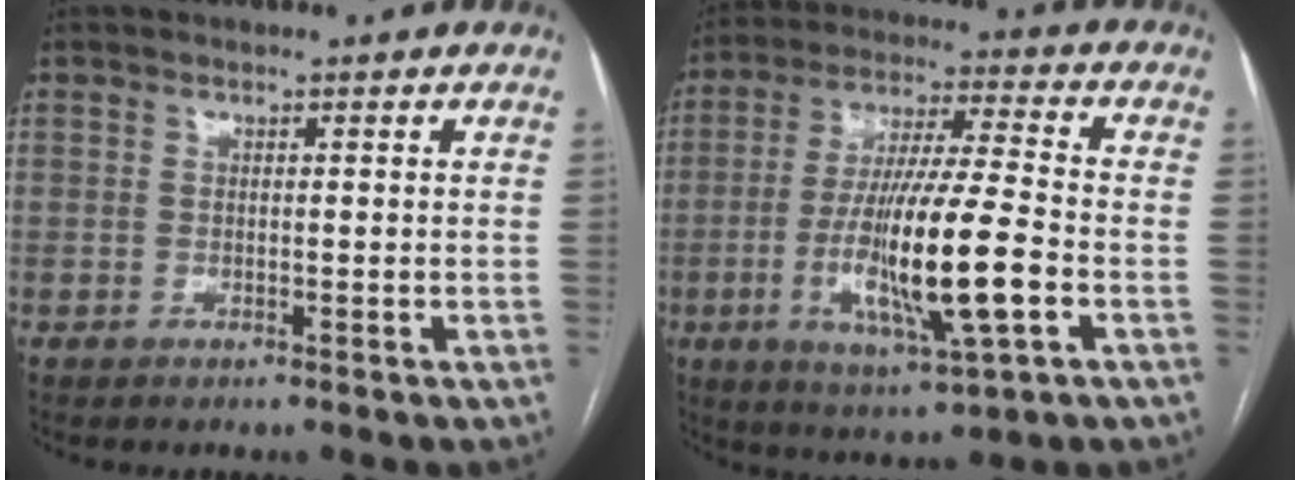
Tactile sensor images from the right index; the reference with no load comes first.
{"total": 16.9, "force": [-4.3, 1.5, 16.2], "torque": [-0.310, -0.016, -0.072]}